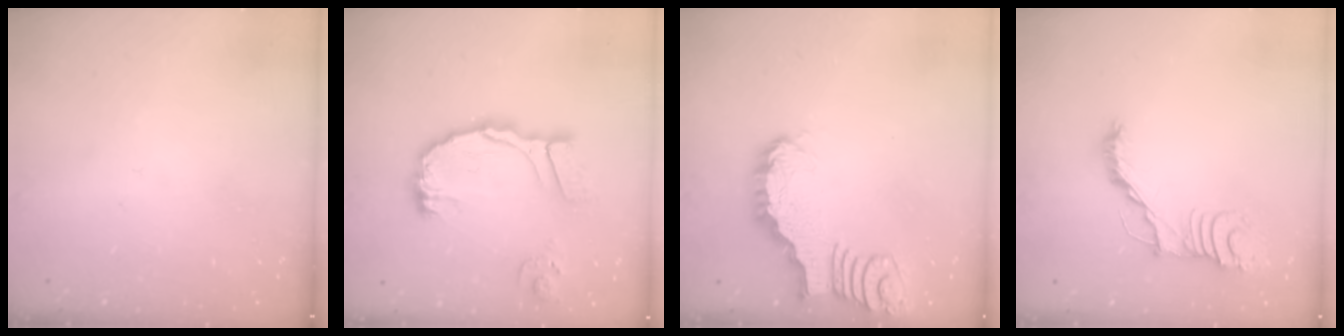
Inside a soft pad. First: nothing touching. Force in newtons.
{"total": 14.7, "press": 14.6, "slide": 1.7}
{"total": 2.1, "press": 2.1, "slide": 0.2}
{"total": 12.5, "press": 12.4, "slide": 1.1}